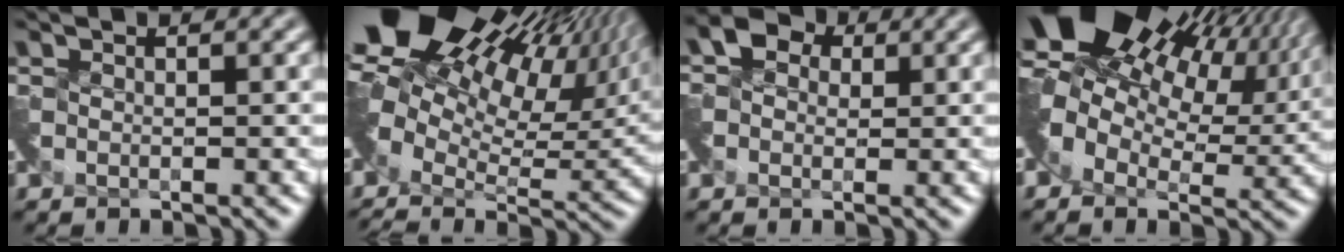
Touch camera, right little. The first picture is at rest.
{"total": 15.9, "force": [5.9, 9.2, 11.6], "torque": [-0.210, 0.038, 0.139]}
{"total": 2.0, "force": [-0.6, 1.9, -0.3], "torque": [0.010, 0.007, -0.013]}
{"total": 14.0, "force": [6.9, 8.3, 8.9], "torque": [-0.156, 0.034, 0.116]}